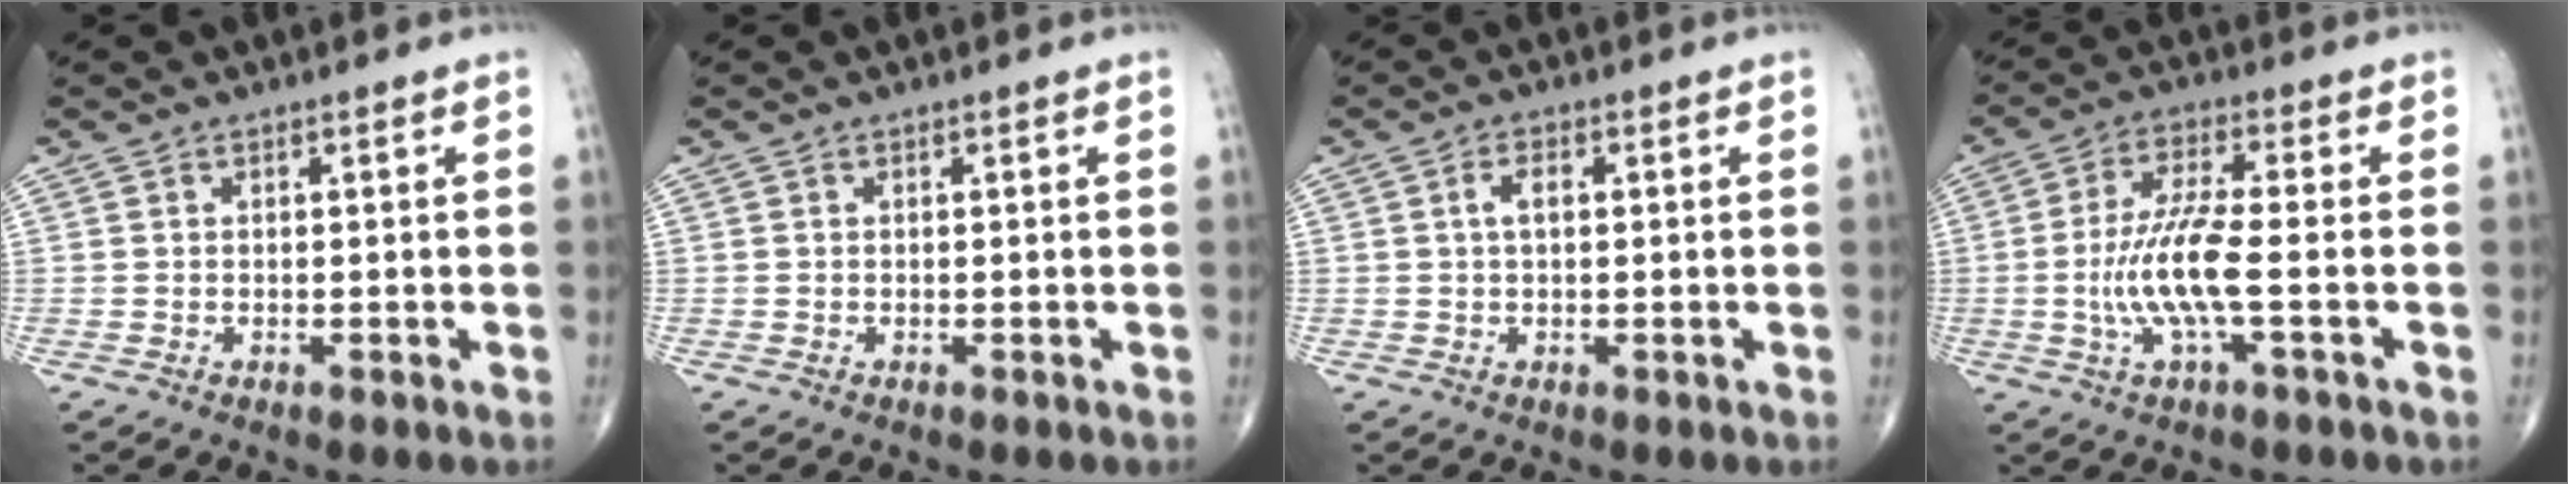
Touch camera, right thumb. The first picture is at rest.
{"total": 0.0}
{"total": 2.7, "force": [0.4, 1.3, 2.3], "torque": [-0.044, 0.007, 0.006]}
{"total": 10.1, "force": [-1.8, 1.7, 9.7], "torque": [-0.217, 0.014, -0.038]}